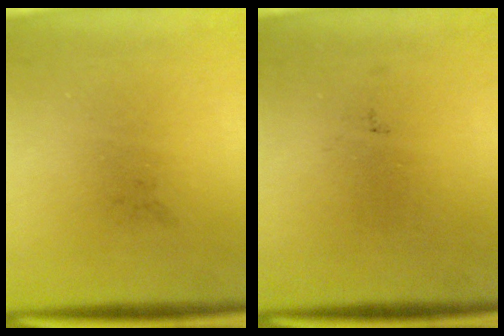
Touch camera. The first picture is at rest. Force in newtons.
{"total": 0.0}